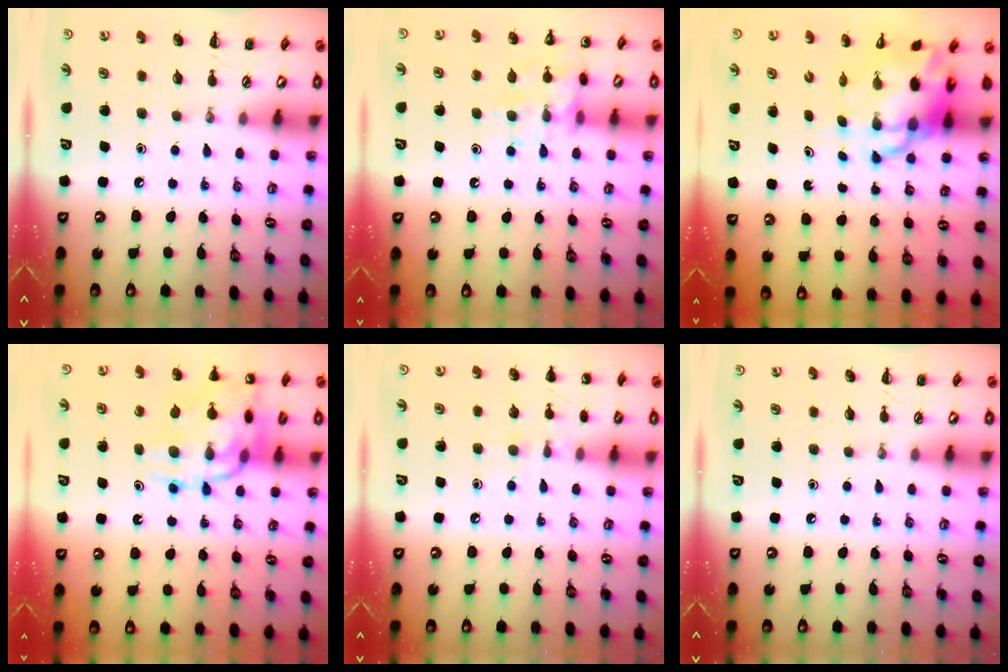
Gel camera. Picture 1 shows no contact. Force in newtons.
{"total": 13.3, "press": 13.2, "slide": 1.8}
{"total": 9.5, "press": 9.2, "slide": 2.4}
{"total": 17.4, "press": 17.2, "slide": 2.9}
{"total": 6.7, "press": 6.5, "slide": 1.7}
{"total": 0.0}